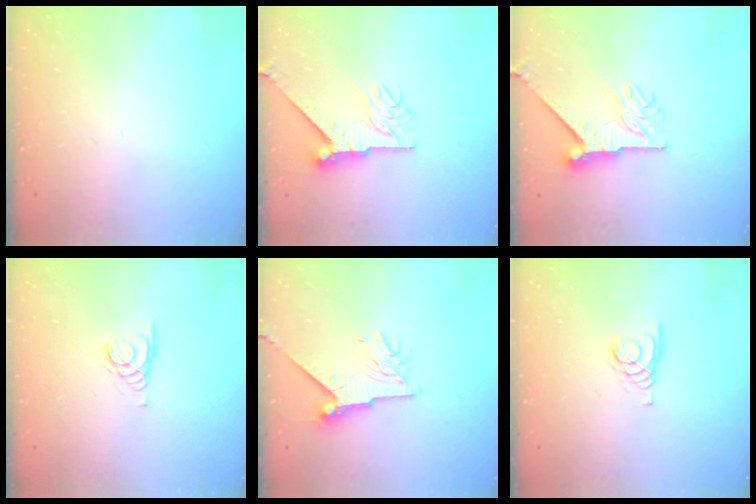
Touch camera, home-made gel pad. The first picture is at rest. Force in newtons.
{"total": 8.5, "press": 8.5, "slide": 0.7}
{"total": 8.5, "press": 8.5, "slide": 0.7}
{"total": 1.4, "press": 1.3, "slide": 0.2}
{"total": 10.9, "press": 10.8, "slide": 1.3}
{"total": 2.0, "press": 2.0, "slide": 0.1}